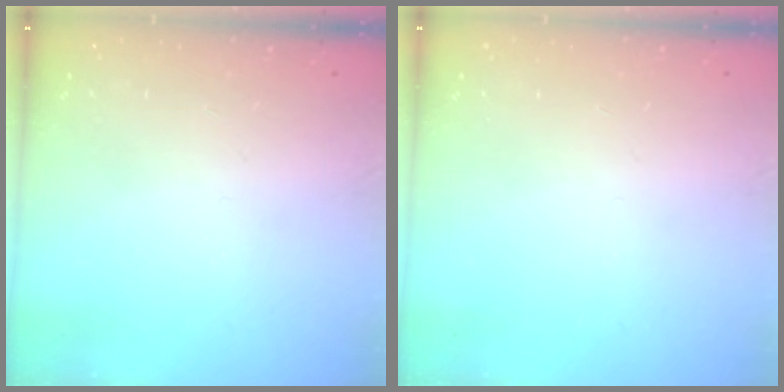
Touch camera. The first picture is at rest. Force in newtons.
{"total": 0.0}